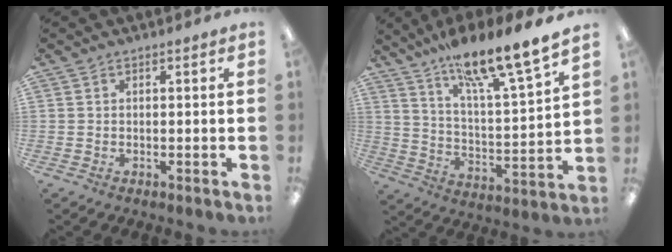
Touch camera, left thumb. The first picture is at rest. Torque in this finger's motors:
{"motor_torque": [0.46, 0.43, 1.35, -1.42, 0.14]}